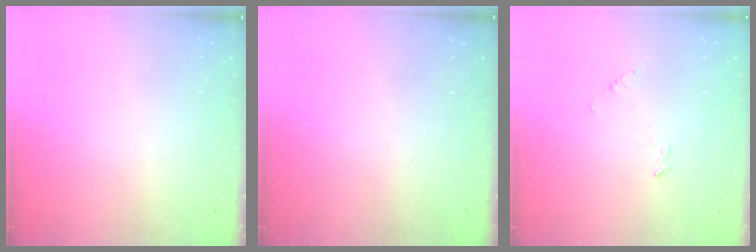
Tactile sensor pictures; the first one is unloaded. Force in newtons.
{"total": 0.0}
{"total": 4.1, "press": 4.0, "slide": 0.5}